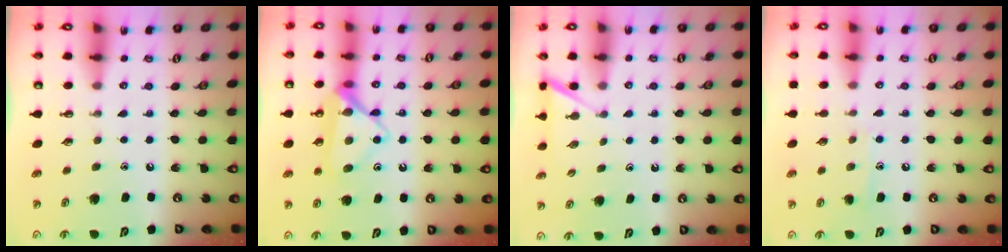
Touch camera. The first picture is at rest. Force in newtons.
{"total": 14.8, "press": 14.8, "slide": 0.5}
{"total": 3.7, "press": 3.7, "slide": 0.4}
{"total": 6.4, "press": 6.4, "slide": 0.3}